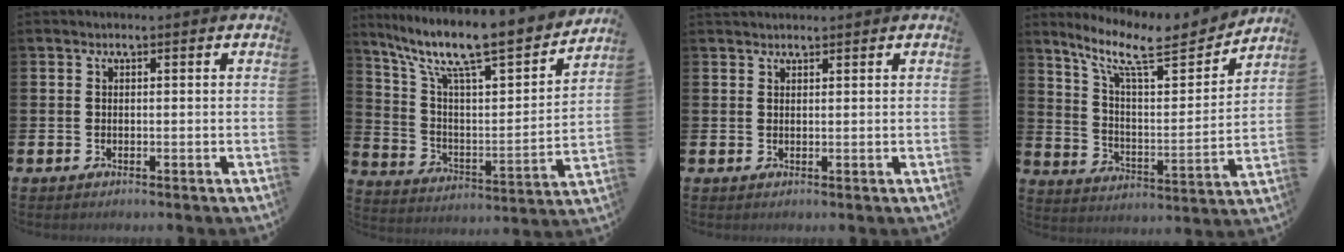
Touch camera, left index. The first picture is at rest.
{"total": 11.1, "force": [9.5, 2.0, 5.3], "torque": [-0.131, -0.074, 0.157]}
{"total": 1.2, "force": [1.2, 0.3, 0.1], "torque": [0.008, -0.001, 0.020]}
{"total": 10.7, "force": [8.7, 2.8, 5.6], "torque": [-0.131, -0.056, 0.146]}